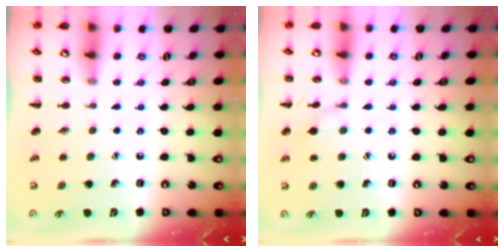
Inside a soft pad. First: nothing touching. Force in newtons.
{"total": 5.9, "press": 5.6, "slide": 1.9}